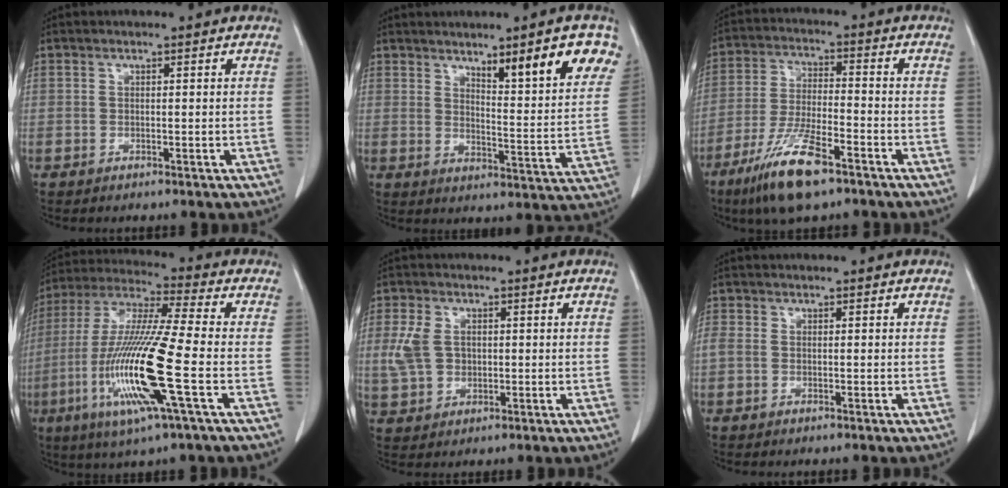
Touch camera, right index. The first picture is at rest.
{"total": 12.5, "force": [7.2, 1.4, 10.2], "torque": [-0.130, -0.004, 0.100]}
{"total": 11.6, "force": [-7.4, 2.0, 8.7], "torque": [-0.179, -0.026, -0.135]}
{"total": 17.6, "force": [-5.0, 0.1, 16.9], "torque": [-0.354, -0.019, -0.102]}
{"total": 5.3, "force": [0.3, 3.8, 3.6], "torque": [-0.096, 0.011, 0.011]}
{"total": 1.5, "force": [-0.1, 0.9, 1.1], "torque": [-0.037, 0.010, -0.001]}